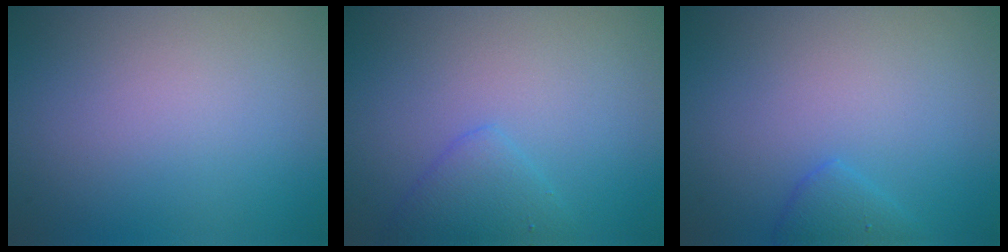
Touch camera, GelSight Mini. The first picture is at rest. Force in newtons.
{"total": 2.2, "press": 2.2, "slide": 0.2}
{"total": 1.6, "press": 1.6, "slide": 0.2}